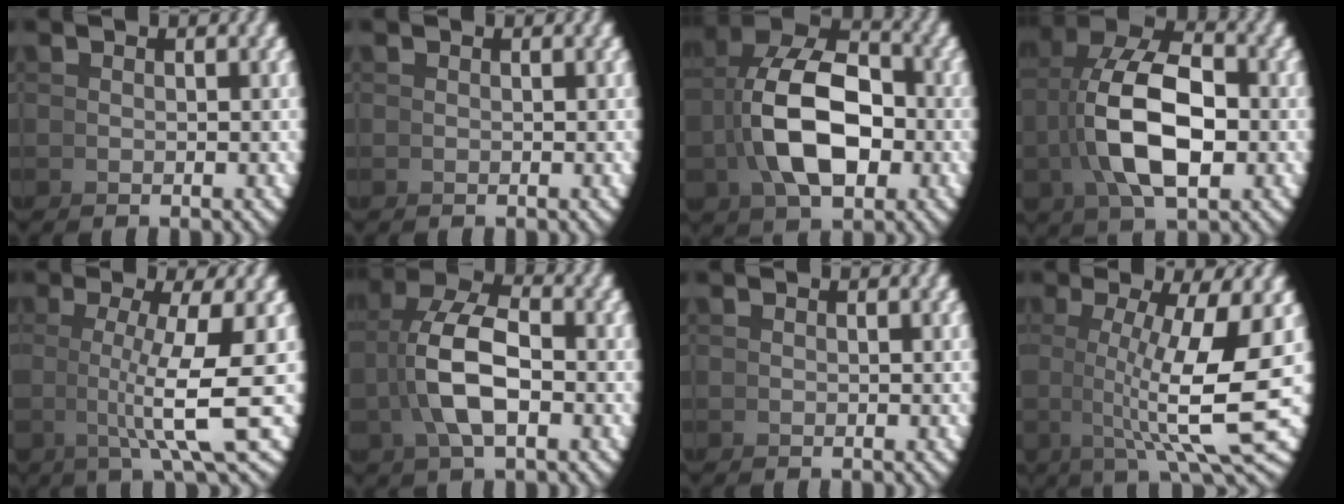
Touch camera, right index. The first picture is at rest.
{"total": 0.0}
{"total": 9.4, "force": [1.2, 5.9, 7.3], "torque": [-0.130, -0.004, 0.024]}
{"total": 8.8, "force": [1.4, 4.8, 7.2], "torque": [-0.141, -0.008, 0.030]}
{"total": 7.3, "force": [0.7, 1.3, 7.2], "torque": [-0.108, -0.003, 0.018]}
{"total": 5.7, "force": [1.3, 2.5, 5.0], "torque": [-0.098, 0.000, 0.026]}
{"total": 0.0}
{"total": 11.2, "force": [1.2, 3.8, 10.4], "torque": [-0.141, -0.007, 0.024]}